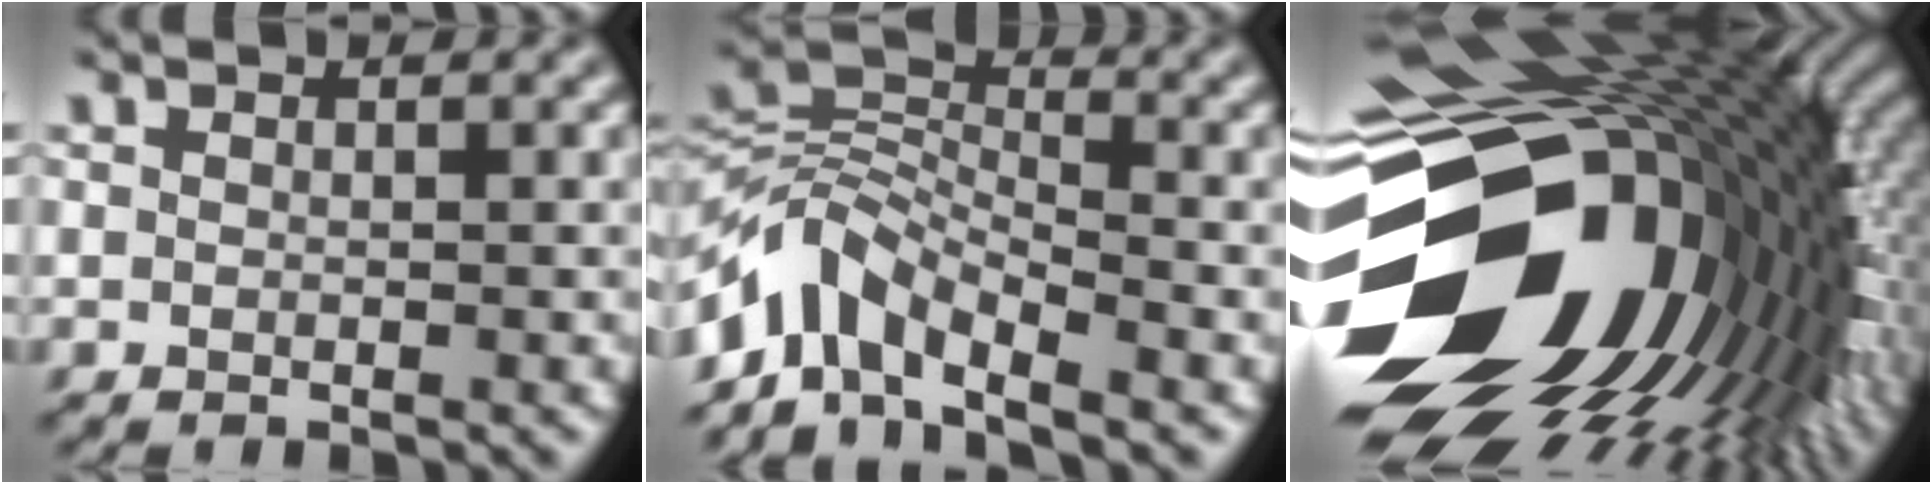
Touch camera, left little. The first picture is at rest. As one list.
[{"total": 6.4, "force": [-4.6, 2.9, 3.4], "torque": [-0.054, 0.010, -0.103]}, {"total": 20.9, "force": [-3.4, 13.5, 15.5], "torque": [-0.306, -0.057, -0.036]}]